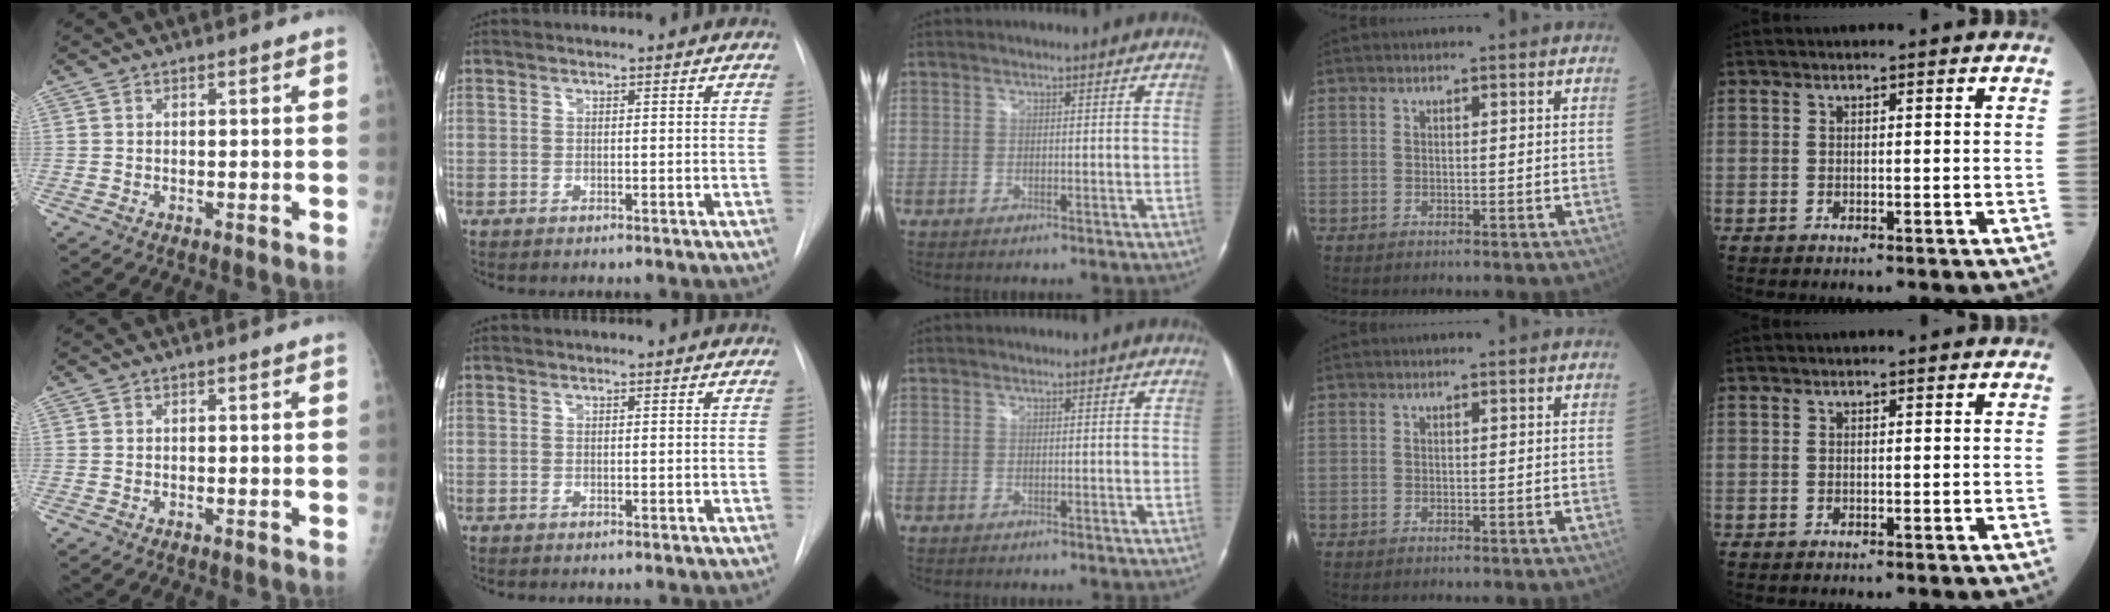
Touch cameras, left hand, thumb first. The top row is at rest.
{}